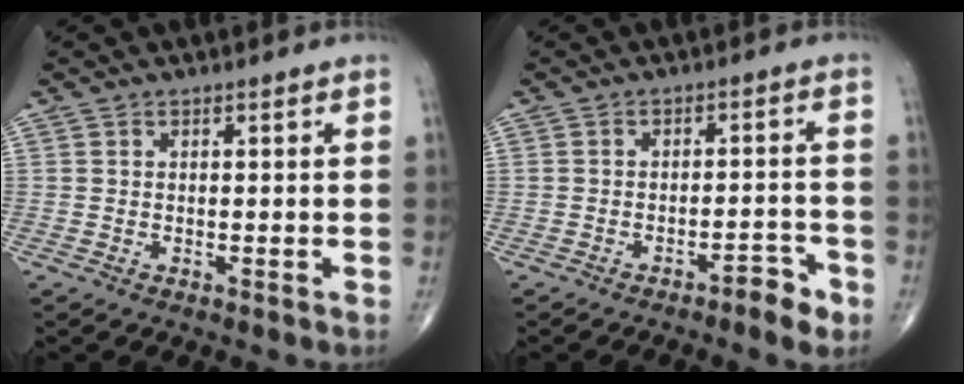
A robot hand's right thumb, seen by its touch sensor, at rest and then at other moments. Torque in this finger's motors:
{"motor_torque": [0.66, 0.92, -0.04, -0.17, 0.13]}